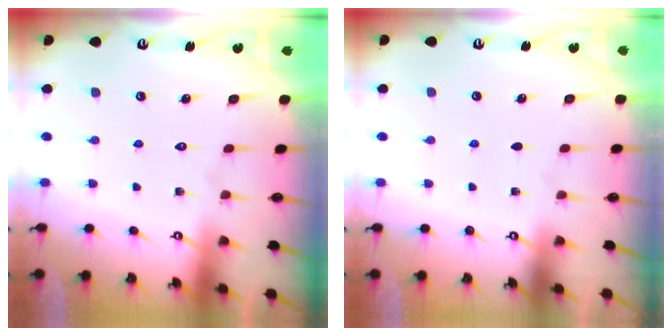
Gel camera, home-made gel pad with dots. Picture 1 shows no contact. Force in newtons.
{"total": 0.0}